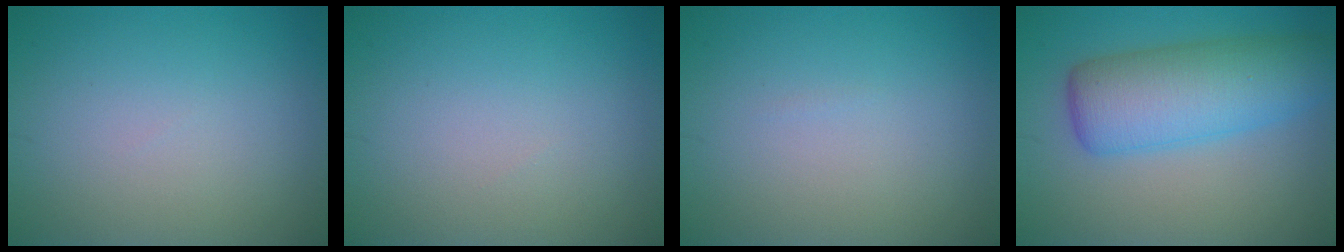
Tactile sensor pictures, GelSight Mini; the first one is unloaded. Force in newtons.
{"total": 0.0}
{"total": 0.0}
{"total": 7.6, "press": 7.6, "slide": 0.2}